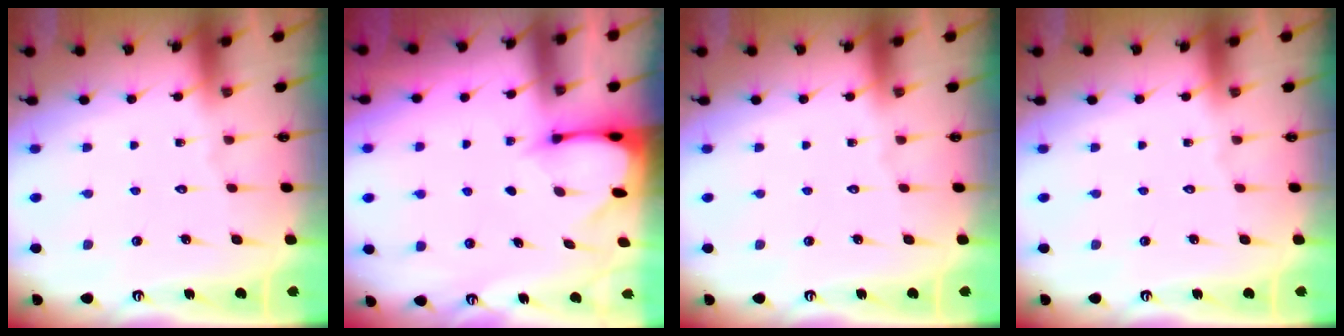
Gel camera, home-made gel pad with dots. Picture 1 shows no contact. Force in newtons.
{"total": 2.4, "press": 2.4, "slide": 0.3}
{"total": 0.0}
{"total": 0.0}